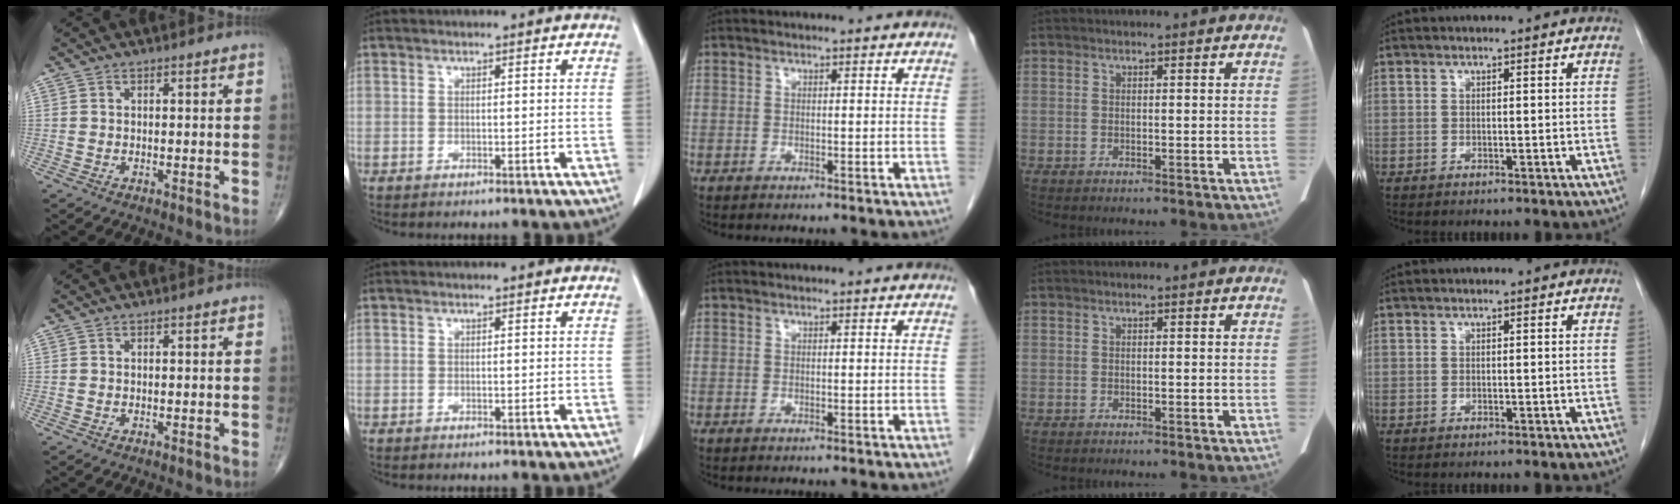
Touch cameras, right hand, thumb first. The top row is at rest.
{}